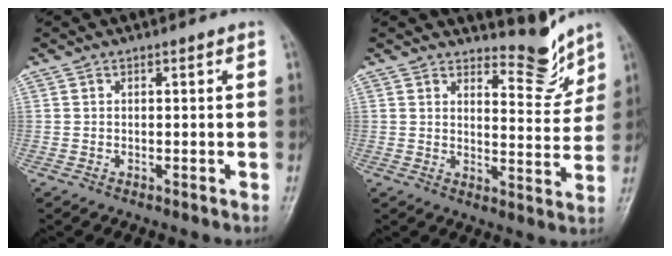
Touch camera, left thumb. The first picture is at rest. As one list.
[{"total": 7.1, "force": [6.3, 2.3, 2.2], "torque": [-0.007, -0.062, 0.093]}]